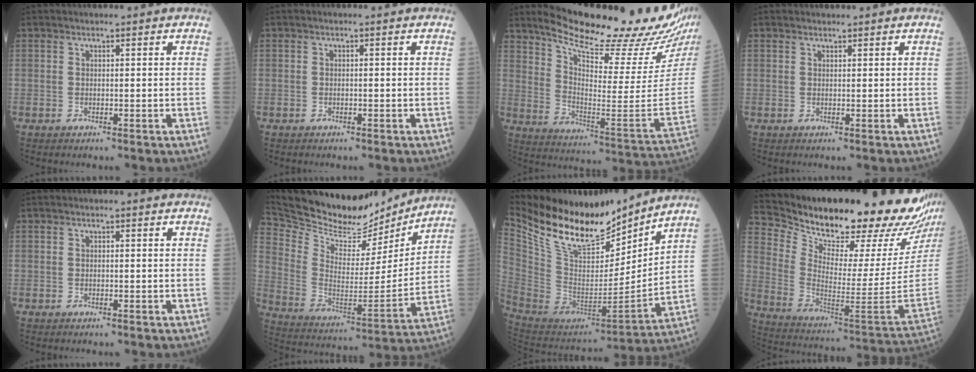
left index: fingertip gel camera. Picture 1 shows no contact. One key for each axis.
{"total": 0.0}
{"total": 25.9, "fx": 22.4, "fy": 1.9, "fz": 12.9, "tx": -0.207, "ty": -0.096, "tz": 0.304}
{"total": 0.9, "fx": 0.9, "fy": 0.3, "fz": 0.0, "tx": -0.005, "ty": 0.002, "tz": 0.014}
{"total": 0.0}
{"total": 18.7, "fx": 17.6, "fy": 4.6, "fz": 4.2, "tx": -0.093, "ty": -0.032, "tz": 0.287}
{"total": 21.4, "fx": 17.9, "fy": 5.5, "fz": 10.3, "tx": -0.198, "ty": -0.020, "tz": 0.325}
{"total": 29.9, "fx": 25.8, "fy": 2.0, "fz": 15.0, "tx": -0.262, "ty": -0.119, "tz": 0.364}